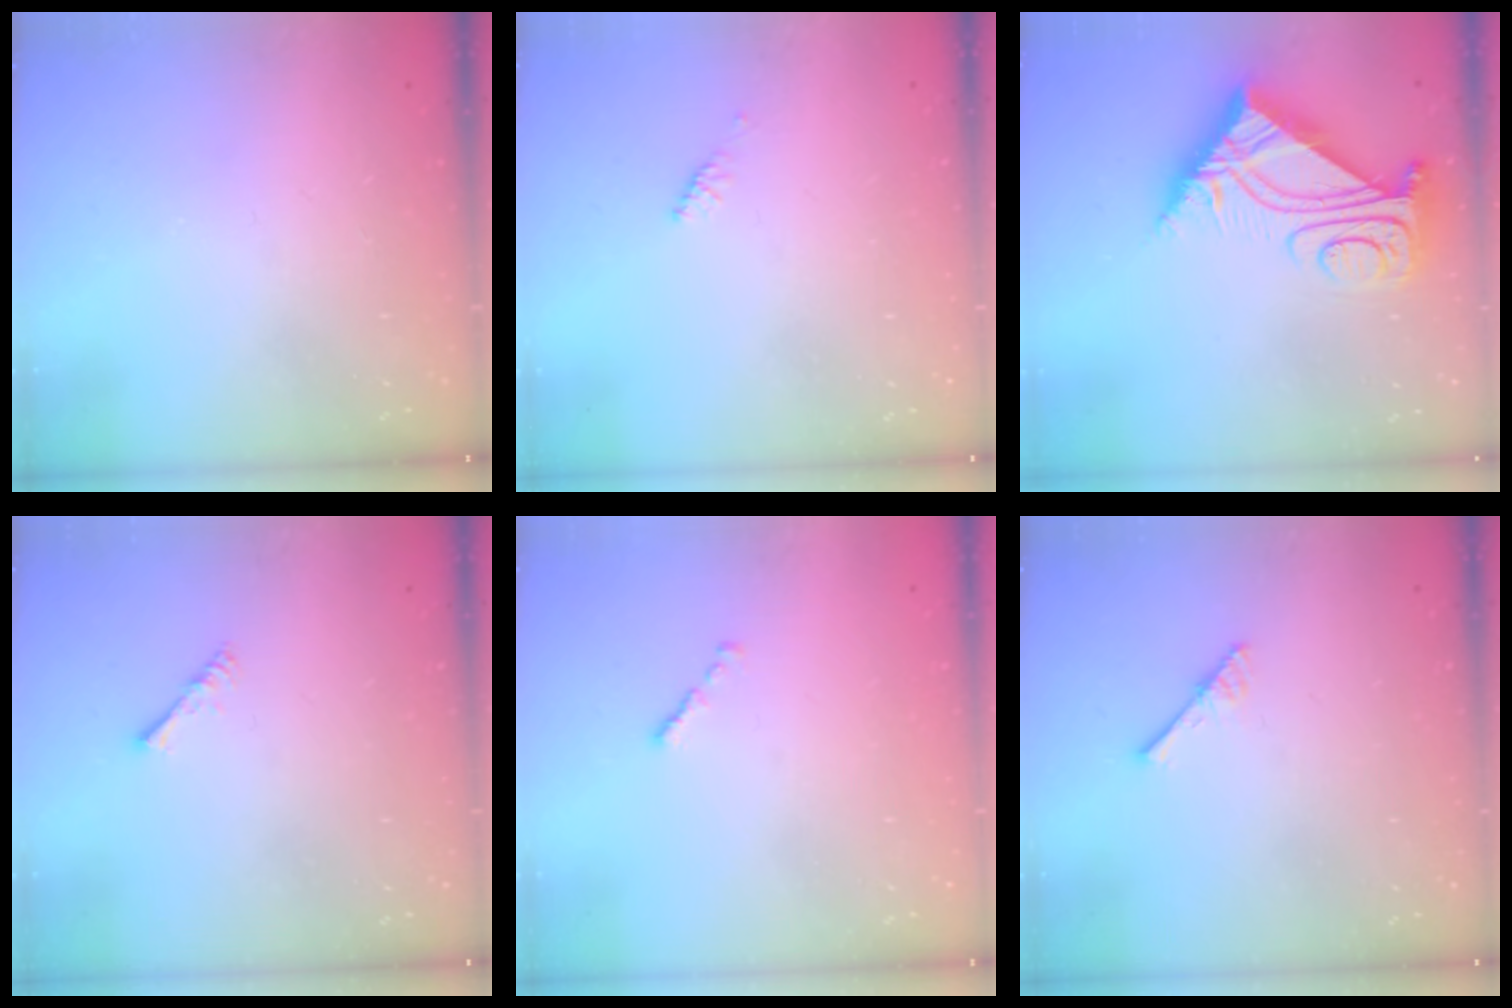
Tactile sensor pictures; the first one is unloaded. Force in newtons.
{"total": 2.4, "press": 2.3, "slide": 0.7}
{"total": 10.3, "press": 10.2, "slide": 1.2}
{"total": 2.0, "press": 1.9, "slide": 0.4}
{"total": 0.7, "press": 0.6, "slide": 0.4}
{"total": 3.0, "press": 3.0, "slide": 0.3}